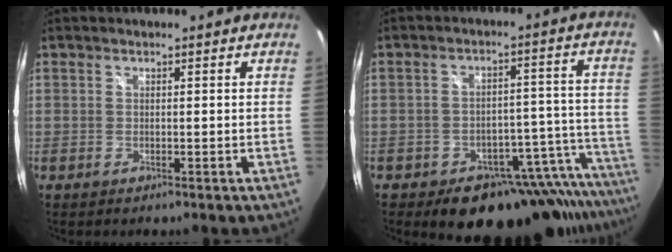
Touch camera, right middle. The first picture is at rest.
{"total": 19.1, "force": [-16.7, 7.0, 6.3], "torque": [-0.055, 0.027, -0.209]}